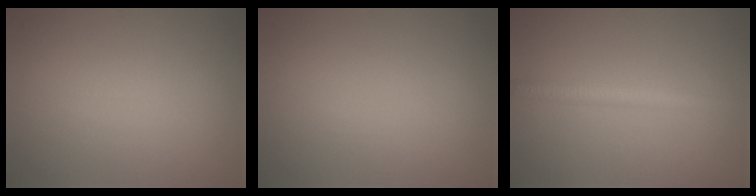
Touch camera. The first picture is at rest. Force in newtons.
{"total": 0.0}
{"total": 2.3, "press": 2.3, "slide": 0.0}